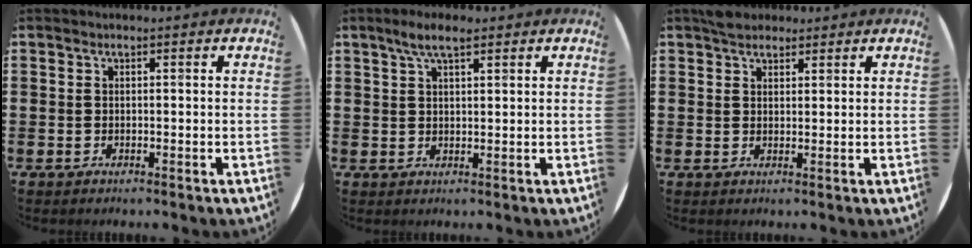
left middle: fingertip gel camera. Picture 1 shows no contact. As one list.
[{"total": 3.8, "force": [2.5, 1.0, 2.6], "torque": [-0.048, 0.004, 0.042]}, {"total": 2.5, "force": [2.2, 1.1, 0.3], "torque": [-0.001, 0.003, 0.042]}]